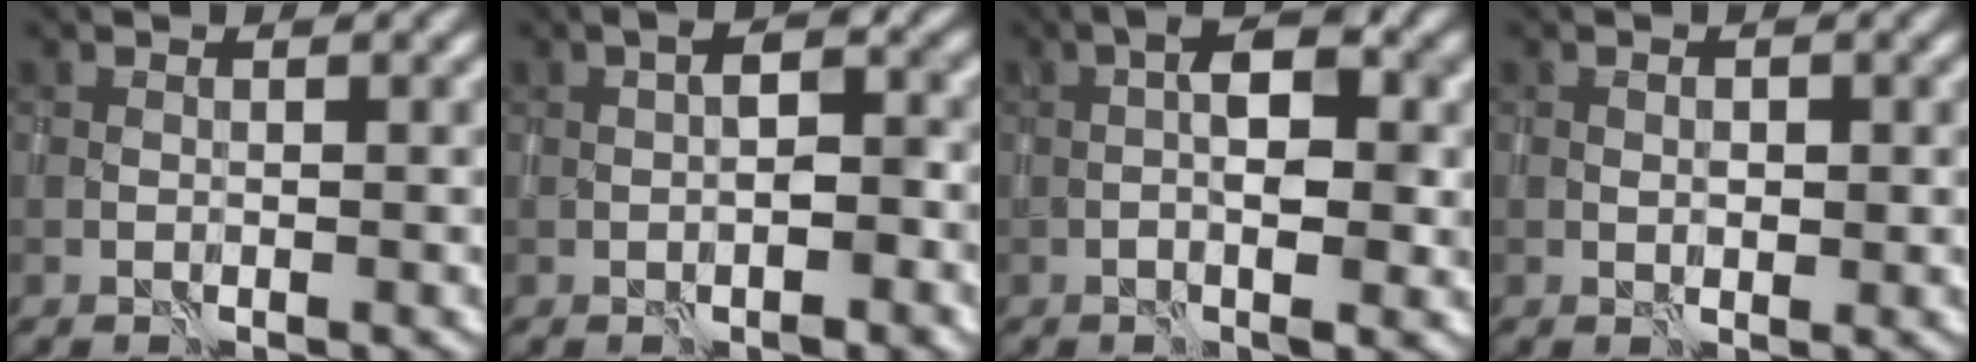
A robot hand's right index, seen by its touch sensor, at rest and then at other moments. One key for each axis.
{"total": 3.4, "fx": -0.3, "fy": 1.5, "fz": 3.1, "tx": -0.025, "ty": 0.010, "tz": -0.007}
{"total": 4.8, "fx": 0.1, "fy": 1.4, "fz": 4.6, "tx": -0.077, "ty": 0.006, "tz": -0.005}
{"total": 1.0, "fx": 0.3, "fy": 0.6, "fz": 0.8, "tx": -0.009, "ty": -0.001, "tz": 0.005}